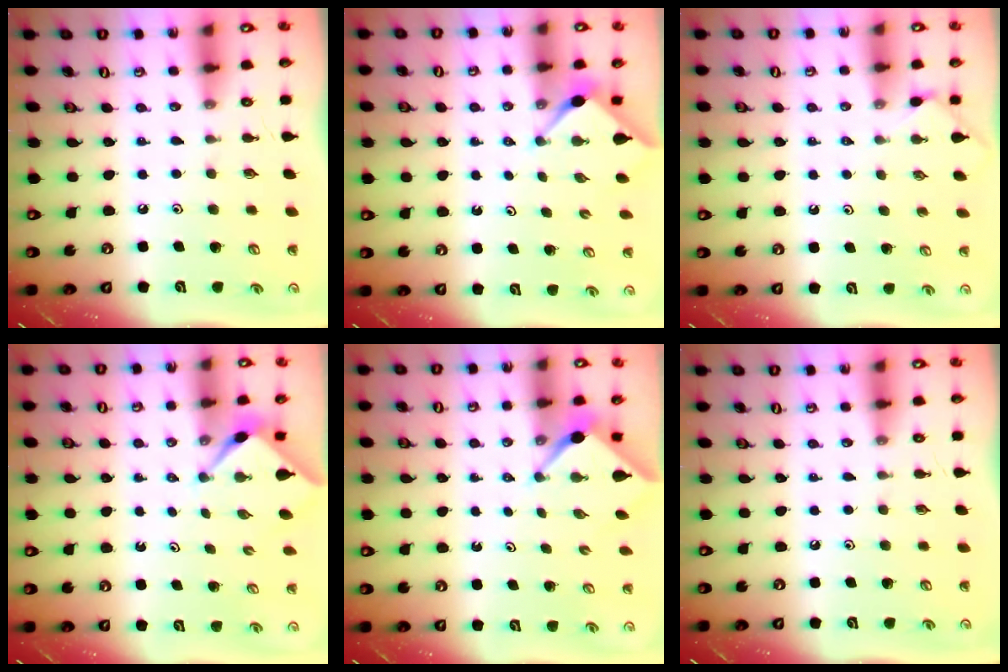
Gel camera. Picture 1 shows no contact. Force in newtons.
{"total": 2.9, "press": 2.8, "slide": 0.4}
{"total": 2.1, "press": 2.1, "slide": 0.4}
{"total": 2.4, "press": 2.4, "slide": 0.3}
{"total": 2.5, "press": 2.5, "slide": 0.3}
{"total": 0.0}